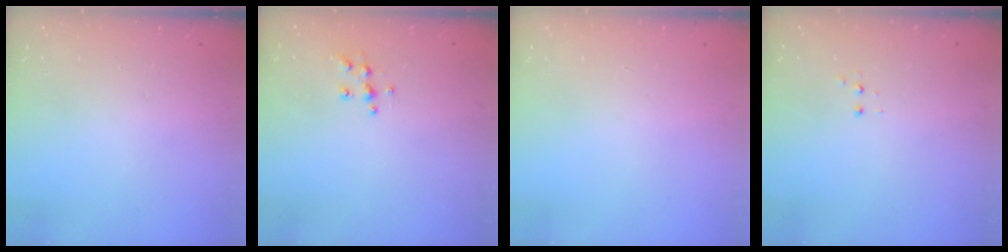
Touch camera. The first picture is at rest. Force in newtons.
{"total": 6.4, "press": 6.4, "slide": 0.6}
{"total": 0.0}
{"total": 2.8, "press": 2.8, "slide": 0.5}